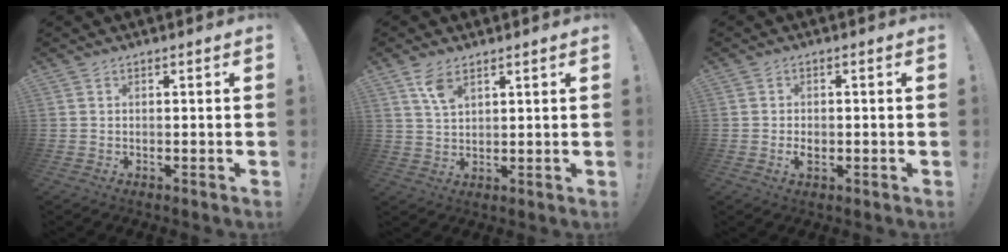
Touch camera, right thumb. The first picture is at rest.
{"total": 5.8, "force": [3.5, 2.7, 3.8], "torque": [-0.073, -0.010, 0.064]}
{"total": 2.2, "force": [-1.0, 1.1, 1.6], "torque": [-0.021, 0.003, -0.018]}